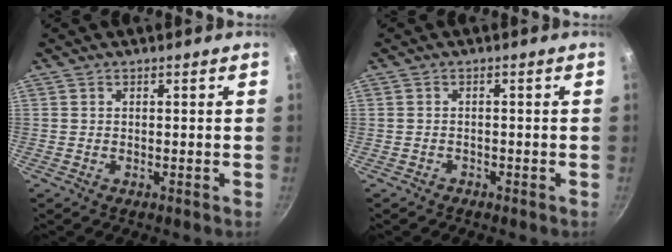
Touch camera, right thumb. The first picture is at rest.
{"total": 0.9, "force": [-0.8, 0.4, 0.0], "torque": [-0.003, 0.015, -0.012]}